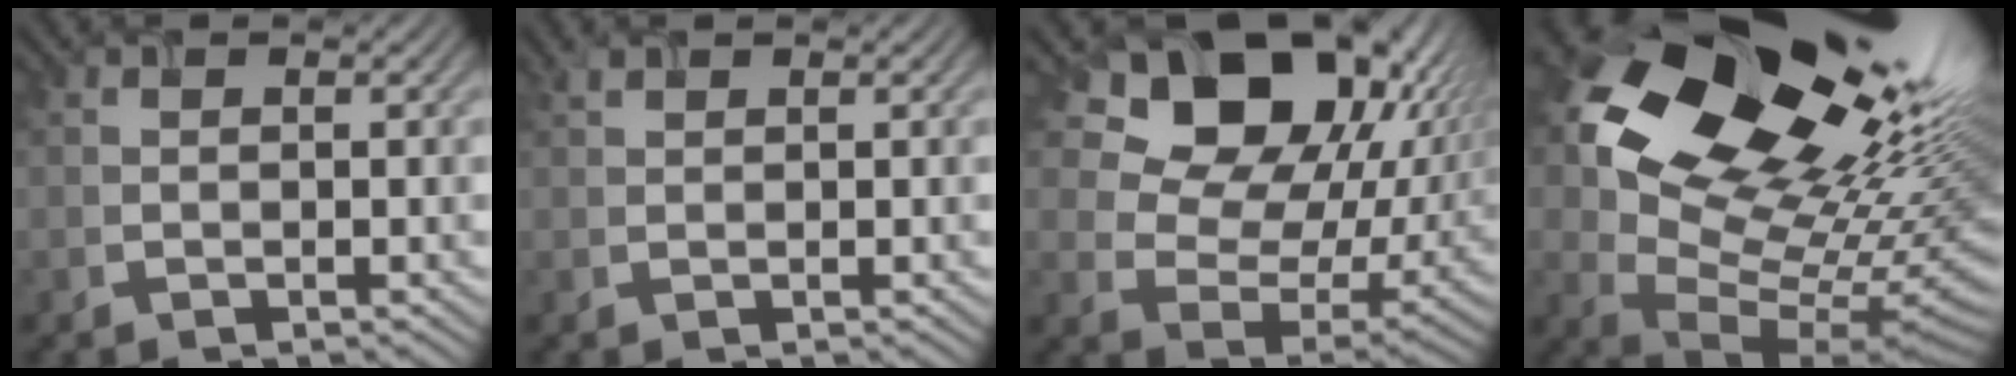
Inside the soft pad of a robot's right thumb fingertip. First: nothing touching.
{"total": 0.9, "force": [0.7, 0.3, 0.4], "torque": [-0.014, 0.002, 0.016]}
{"total": 18.3, "force": [8.2, 12.8, 10.3], "torque": [-0.186, 0.023, 0.151]}
{"total": 21.0, "force": [9.2, 12.7, 13.9], "torque": [-0.242, -0.007, 0.184]}